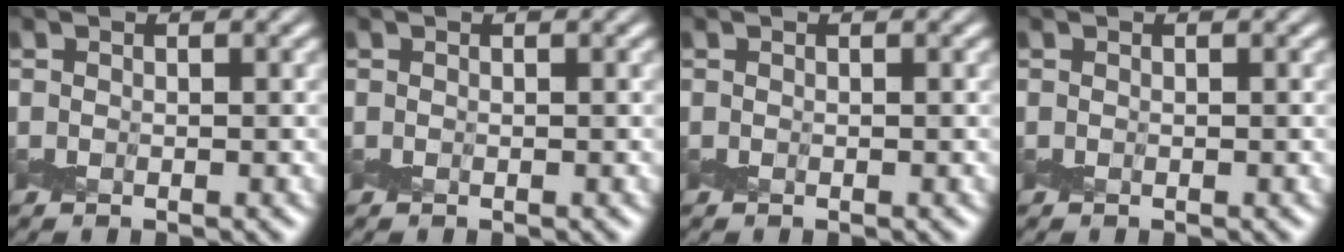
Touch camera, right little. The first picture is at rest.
{"total": 0.0}
{"total": 0.0}
{"total": 0.0}